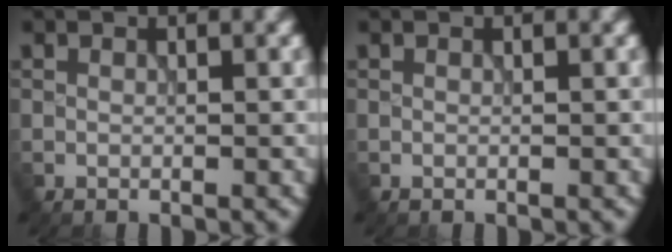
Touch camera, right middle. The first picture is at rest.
{"total": 0.0}